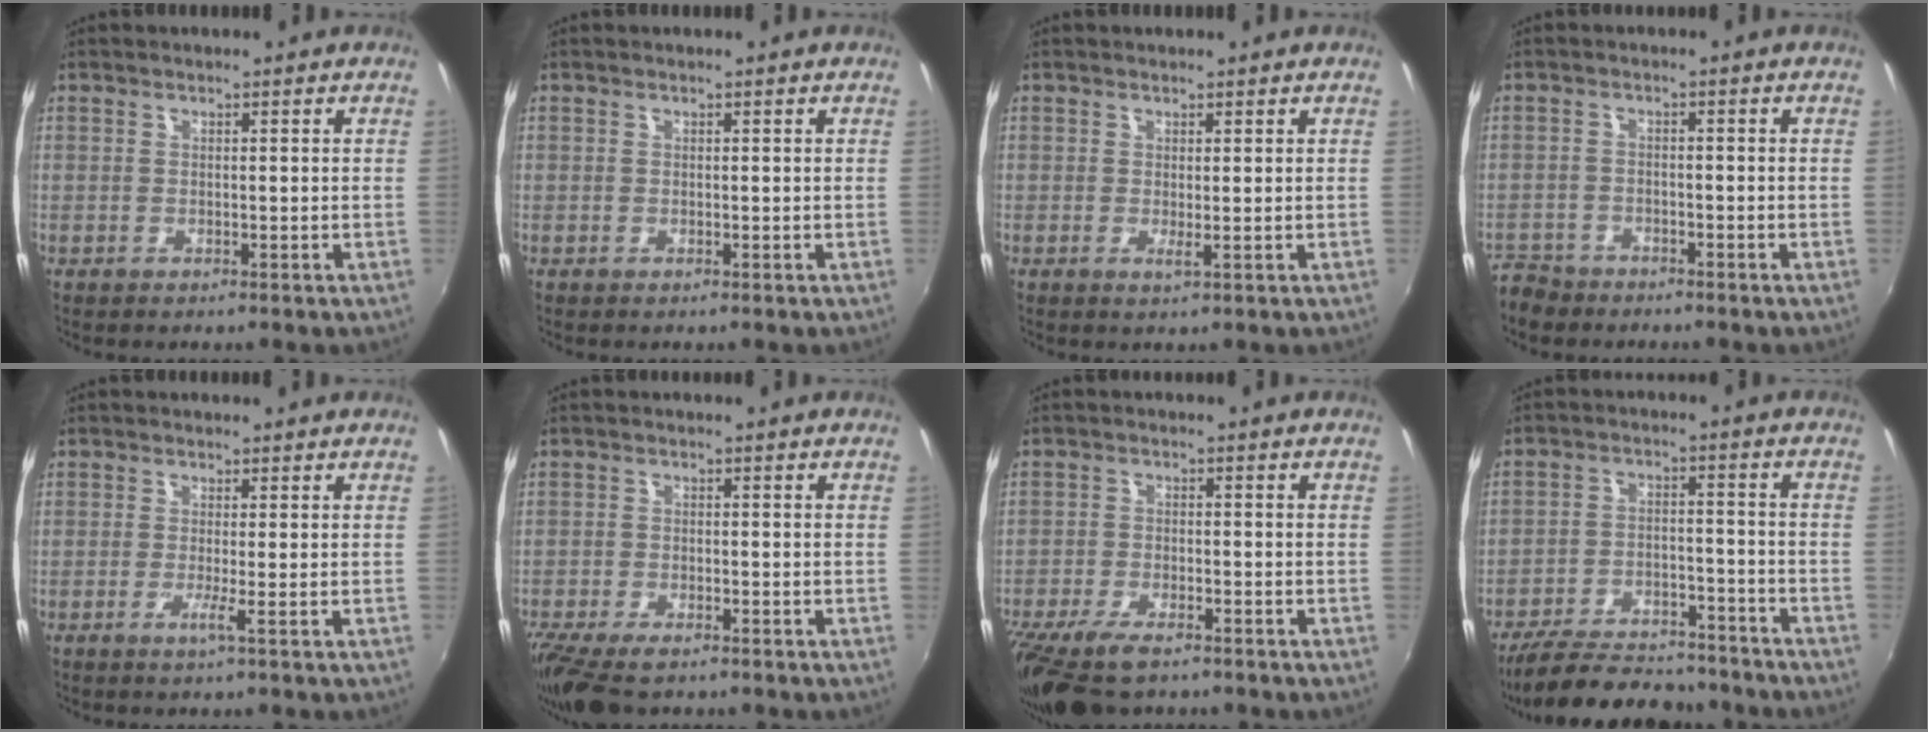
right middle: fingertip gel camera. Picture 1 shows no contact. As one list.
[{"total": 0.0}, {"total": 1.0, "force": [0.3, -0.1, 1.0], "torque": [-0.018, -0.004, 0.003]}, {"total": 6.3, "force": [-5.2, 3.4, 0.8], "torque": [-0.044, -0.005, -0.099]}, {"total": 1.5, "force": [-0.4, -0.7, 1.2], "torque": [-0.023, -0.009, -0.013]}, {"total": 9.6, "force": [-7.4, 2.8, 5.3], "torque": [-0.130, -0.047, -0.134]}, {"total": 11.0, "force": [-8.4, 3.6, 6.2], "torque": [-0.151, -0.041, -0.153]}, {"total": 17.7, "force": [-15.3, 5.6, 6.9], "torque": [-0.151, -0.004, -0.219]}]